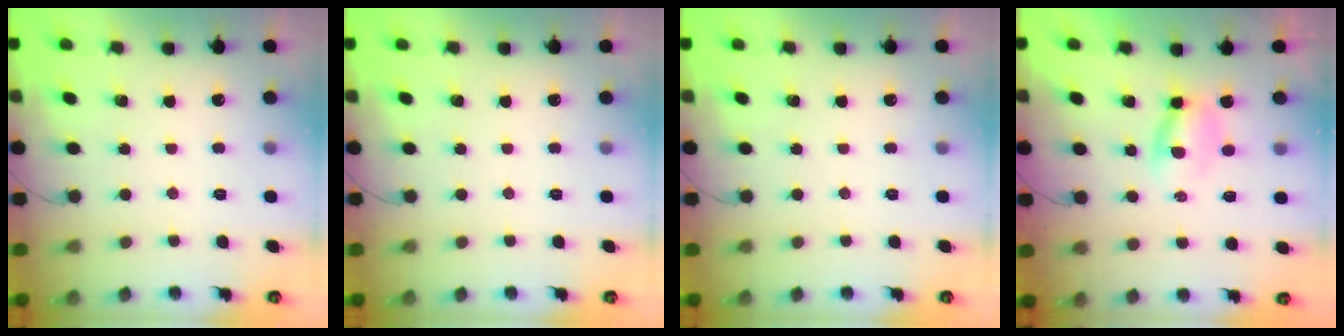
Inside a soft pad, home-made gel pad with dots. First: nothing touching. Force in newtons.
{"total": 0.0}
{"total": 0.0}
{"total": 2.2, "press": 2.0, "slide": 1.1}